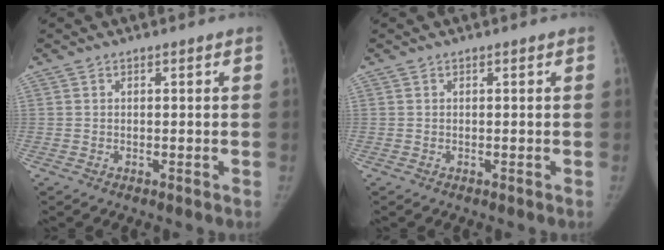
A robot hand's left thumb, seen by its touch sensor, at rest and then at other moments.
{"total": 0.0}